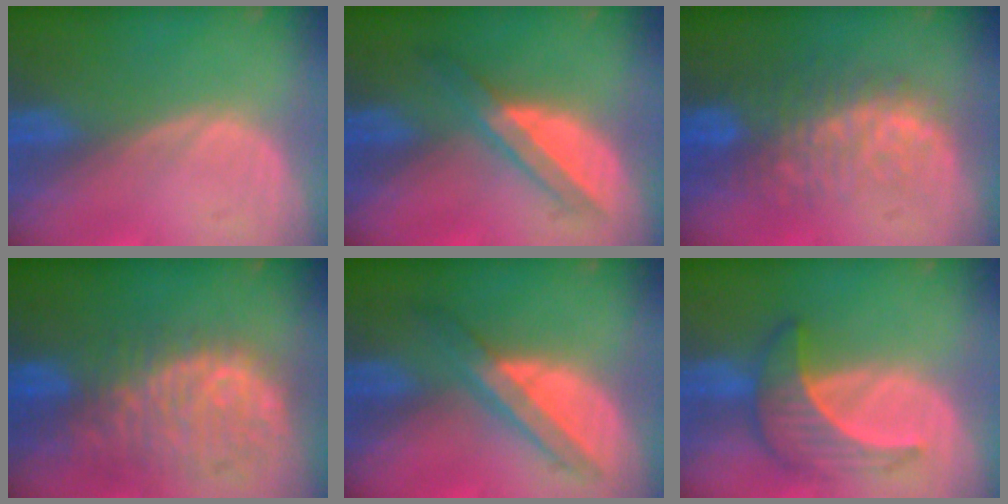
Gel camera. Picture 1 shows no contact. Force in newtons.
{"total": 5.9, "press": 5.3, "slide": 2.5}
{"total": 10.0, "press": 8.5, "slide": 5.4}
{"total": 11.4, "press": 9.7, "slide": 5.9}
{"total": 5.9, "press": 5.8, "slide": 0.5}
{"total": 6.6, "press": 6.5, "slide": 1.2}